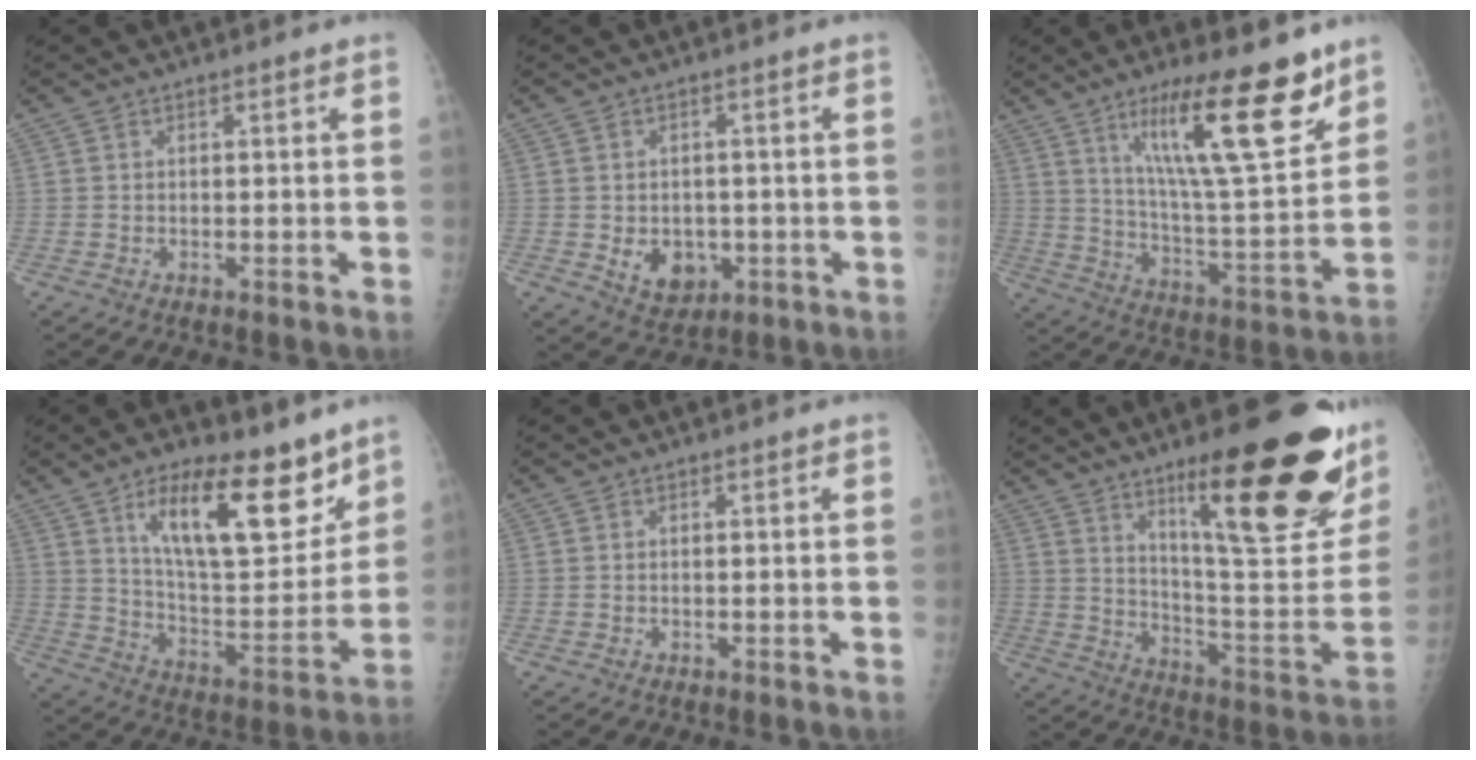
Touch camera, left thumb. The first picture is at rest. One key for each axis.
{"total": 6.6, "fx": -1.3, "fy": 5.2, "fz": 3.8, "tx": -0.031, "ty": -0.002, "tz": -0.003}
{"total": 21.4, "fx": 12.8, "fy": 4.5, "fz": 16.5, "tx": -0.235, "ty": -0.070, "tz": 0.217}
{"total": 20.7, "fx": 12.0, "fy": 8.1, "fz": 14.7, "tx": -0.185, "ty": -0.075, "tz": 0.209}
{"total": 0.0}
{"total": 30.5, "fx": 16.7, "fy": 6.7, "fz": 24.7, "tx": -0.281, "ty": -0.073, "tz": 0.264}